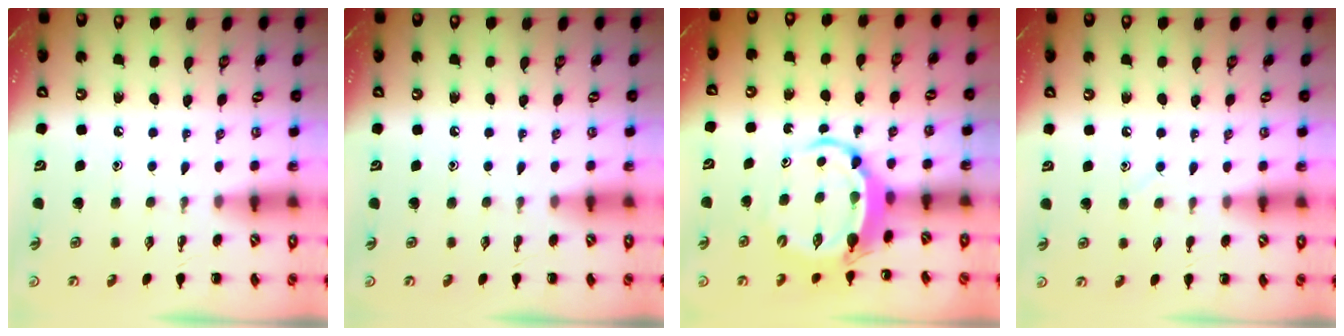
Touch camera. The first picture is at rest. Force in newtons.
{"total": 0.0}
{"total": 6.7, "press": 6.6, "slide": 1.3}
{"total": 2.3, "press": 2.3, "slide": 0.6}